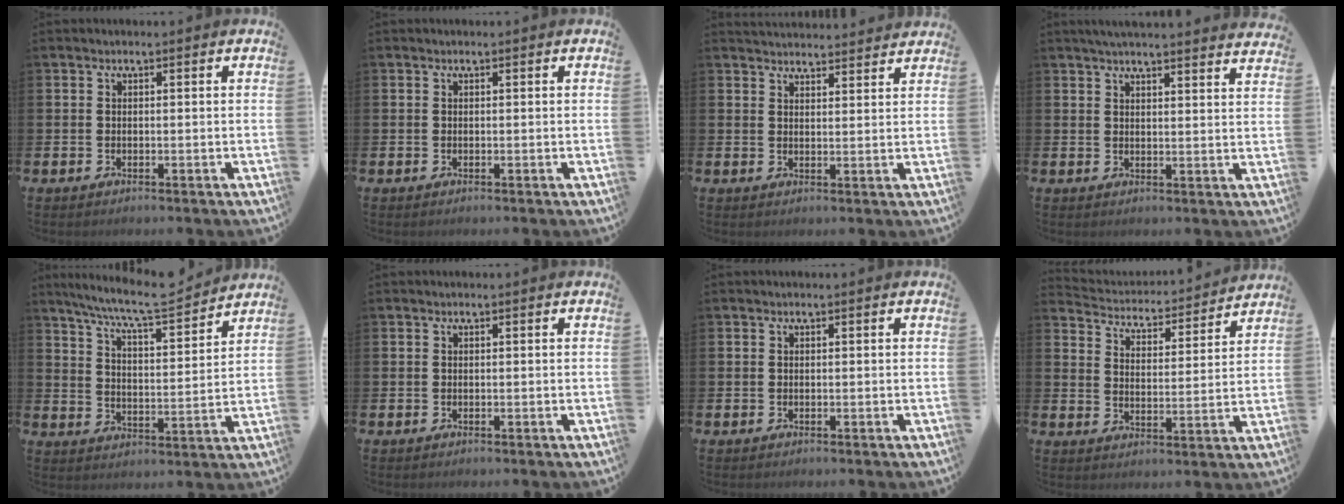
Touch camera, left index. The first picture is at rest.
{"total": 0.0}
{"total": 3.5, "force": [3.5, 0.4, -0.1], "torque": [0.001, -0.021, 0.062]}
{"total": 4.2, "force": [4.2, -0.3, 0.8], "torque": [-0.024, -0.020, 0.075]}
{"total": 8.9, "force": [8.2, 0.7, 3.4], "torque": [-0.089, -0.048, 0.144]}
{"total": 0.0}
{"total": 0.0}
{"total": 4.2, "force": [4.1, 1.1, 0.1], "torque": [-0.033, -0.039, 0.065]}